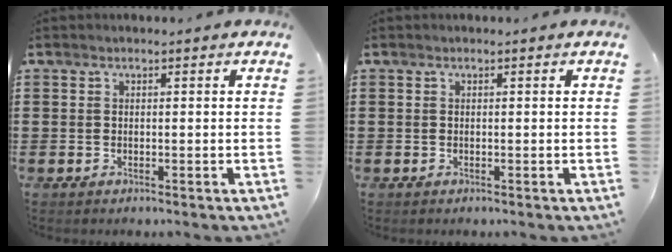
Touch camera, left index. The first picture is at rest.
{"total": 0.0}